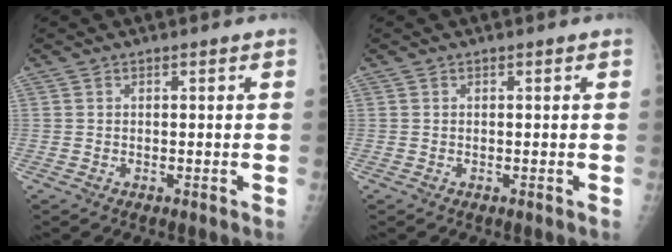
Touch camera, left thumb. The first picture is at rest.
{"total": 0.0}